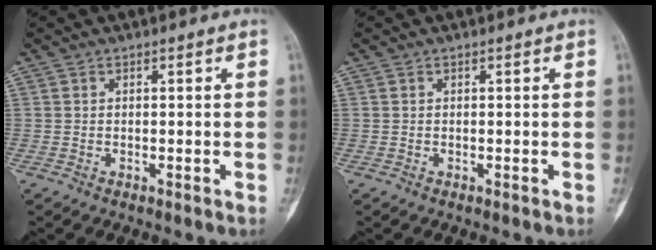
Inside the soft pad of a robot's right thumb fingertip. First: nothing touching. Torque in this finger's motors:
{"motor_torque": [0.28, 0.10, 0.06, -0.06, 0.03]}